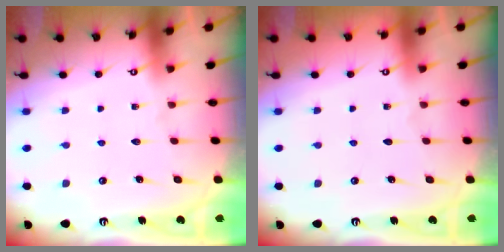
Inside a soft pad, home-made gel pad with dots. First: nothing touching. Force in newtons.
{"total": 0.0}